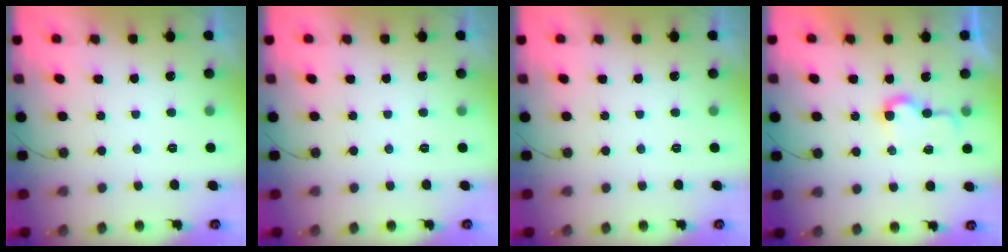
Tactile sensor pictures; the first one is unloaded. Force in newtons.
{"total": 0.0}
{"total": 0.0}
{"total": 5.1, "press": 5.1, "slide": 0.6}